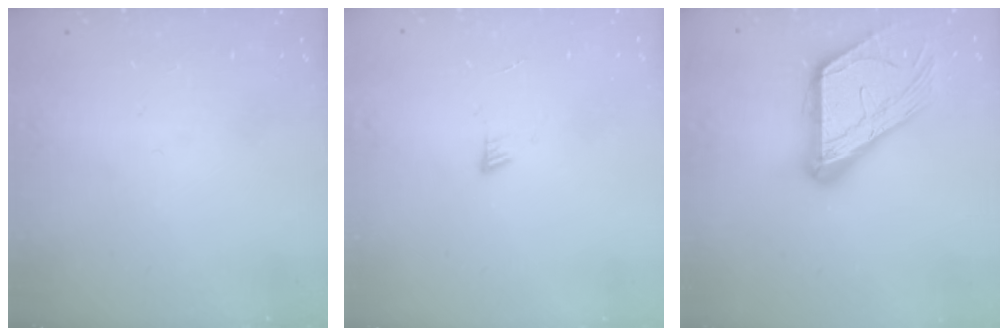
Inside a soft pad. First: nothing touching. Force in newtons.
{"total": 3.5, "press": 3.4, "slide": 0.4}
{"total": 17.1, "press": 17.0, "slide": 1.6}